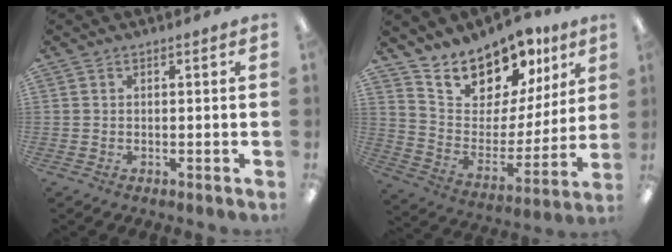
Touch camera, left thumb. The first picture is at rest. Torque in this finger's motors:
{"motor_torque": [0.33, 0.50, 1.38, -1.38, 0.10]}